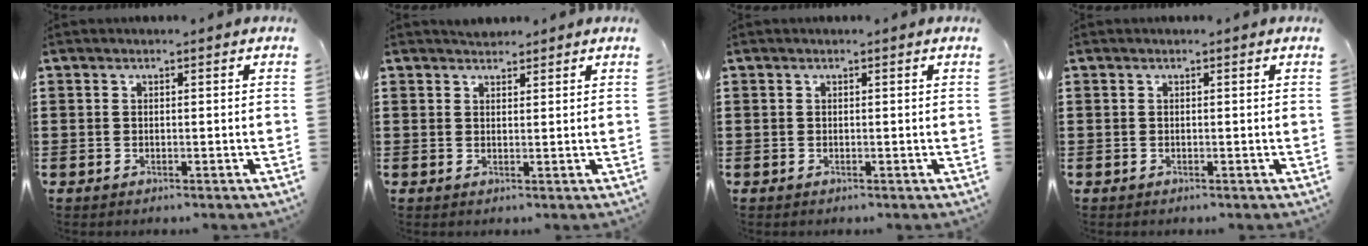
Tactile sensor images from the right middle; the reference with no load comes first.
{"total": 1.5, "force": [1.5, 0.4, -0.1], "torque": [-0.002, 0.003, 0.029]}
{"total": 0.0}
{"total": 0.0}